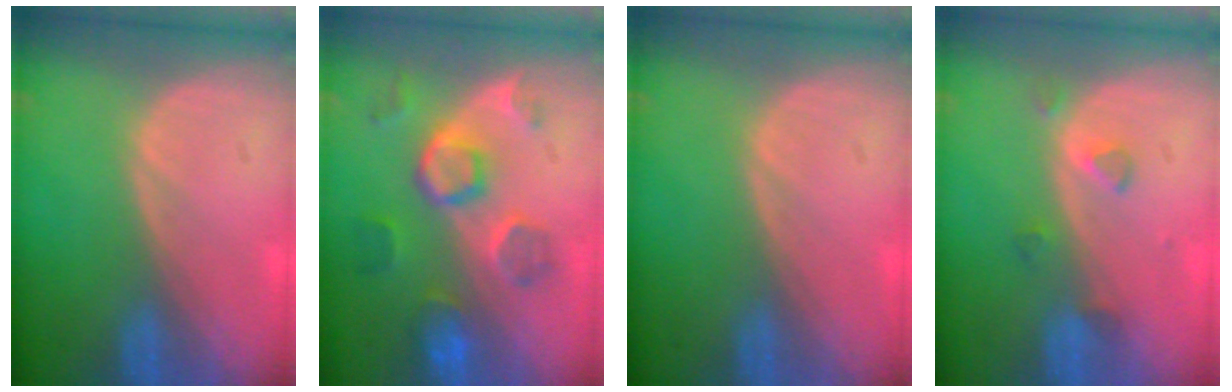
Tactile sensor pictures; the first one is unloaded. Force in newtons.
{"total": 8.6, "press": 7.7, "slide": 3.8}
{"total": 0.0}
{"total": 2.5, "press": 2.3, "slide": 0.9}